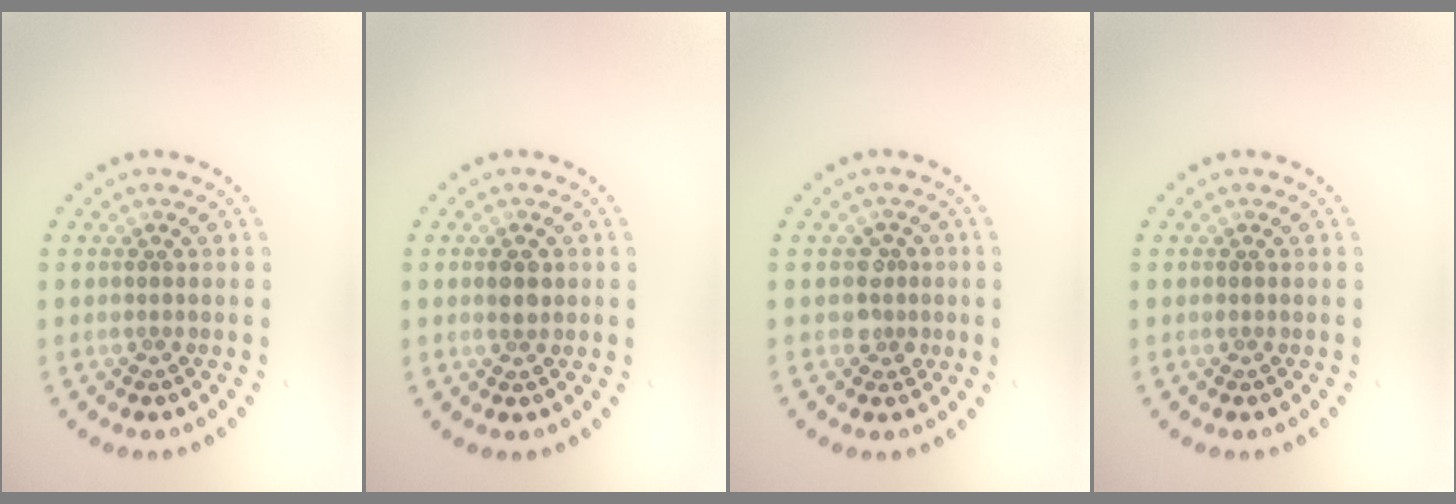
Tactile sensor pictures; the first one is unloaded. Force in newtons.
{"total": 1.6, "press": 1.6, "slide": 0.3}
{"total": 1.7, "press": 1.5, "slide": 0.9}
{"total": 0.0}